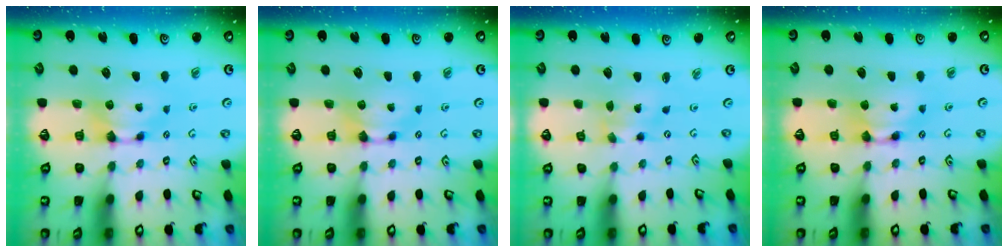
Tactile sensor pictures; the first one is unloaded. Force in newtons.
{"total": 0.0}
{"total": 2.3, "press": 2.1, "slide": 0.9}
{"total": 1.6, "press": 1.6, "slide": 0.1}